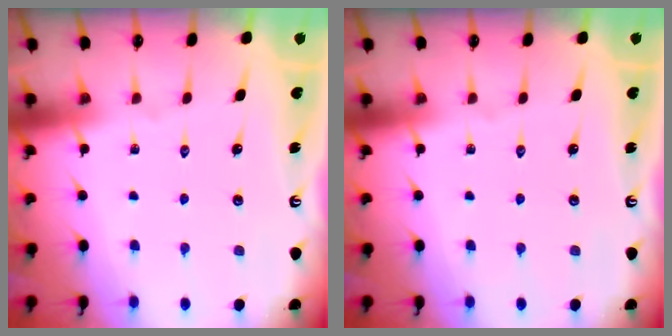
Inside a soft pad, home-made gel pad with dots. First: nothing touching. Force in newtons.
{"total": 0.0}